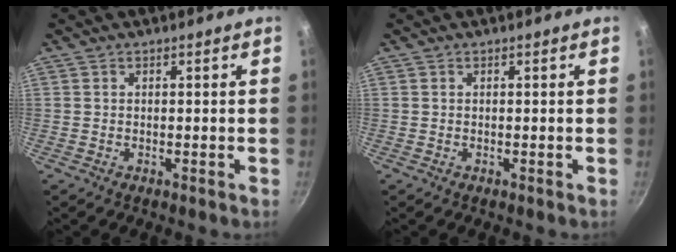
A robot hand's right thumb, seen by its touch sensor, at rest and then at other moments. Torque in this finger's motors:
{"motor_torque": [0.00, 0.00, 0.00, 0.00, 0.00]}